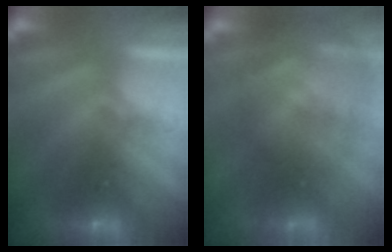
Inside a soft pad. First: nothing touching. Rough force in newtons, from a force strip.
{"total": 11.3}